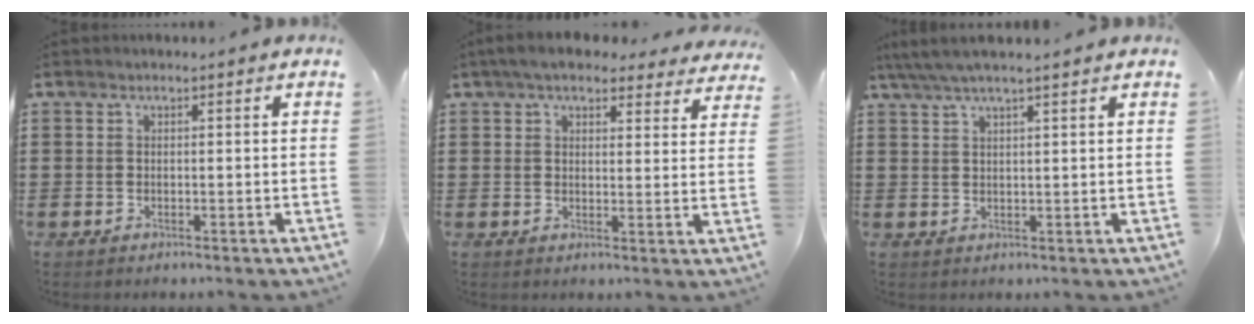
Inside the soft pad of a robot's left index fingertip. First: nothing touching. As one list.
[{"total": 5.6, "force": [4.8, 1.4, 2.4], "torque": [-0.062, -0.004, 0.090]}, {"total": 3.7, "force": [2.9, 0.2, 2.4], "torque": [-0.052, 0.000, 0.052]}]